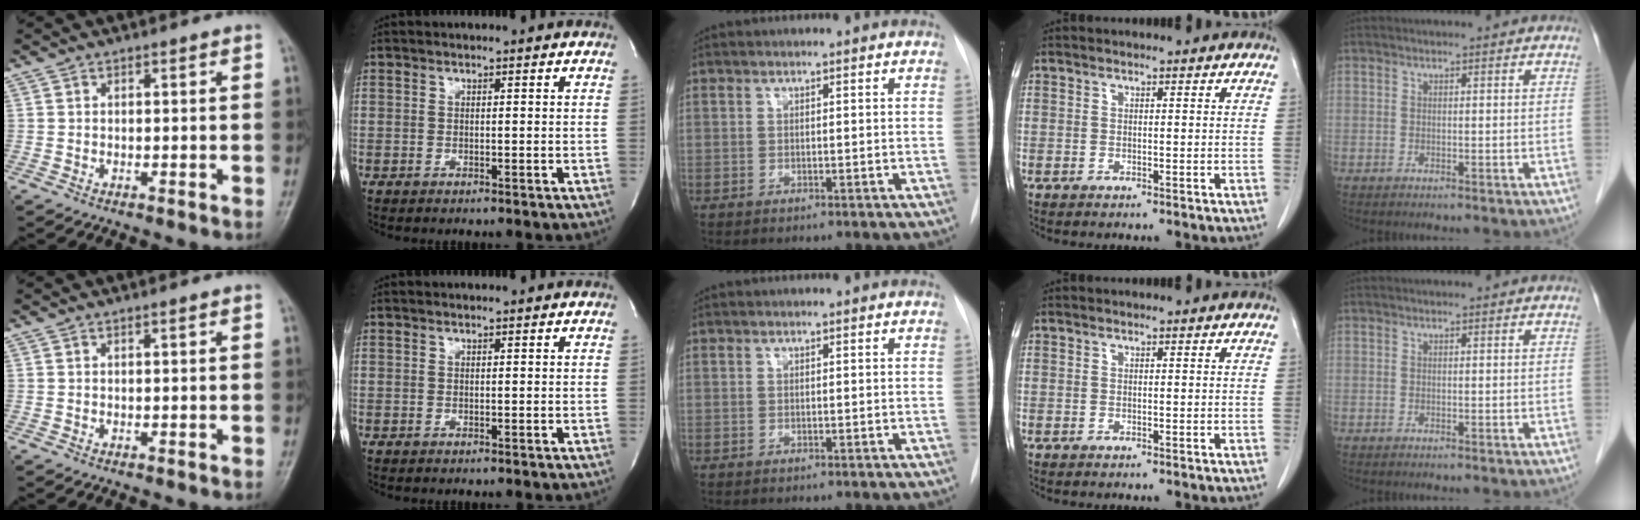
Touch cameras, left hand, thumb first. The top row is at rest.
{}